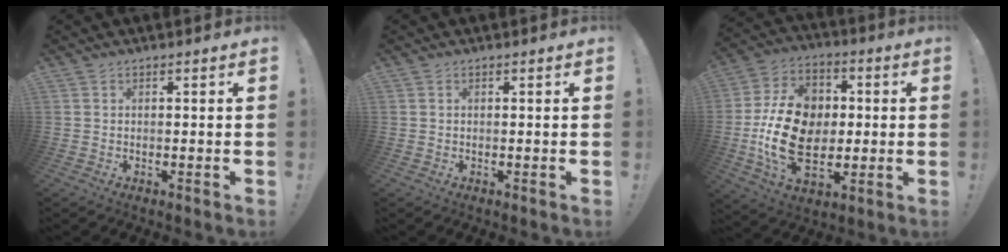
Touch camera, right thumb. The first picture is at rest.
{"total": 0.0}
{"total": 22.5, "force": [-2.1, 16.1, 15.5], "torque": [-0.287, 0.018, -0.024]}